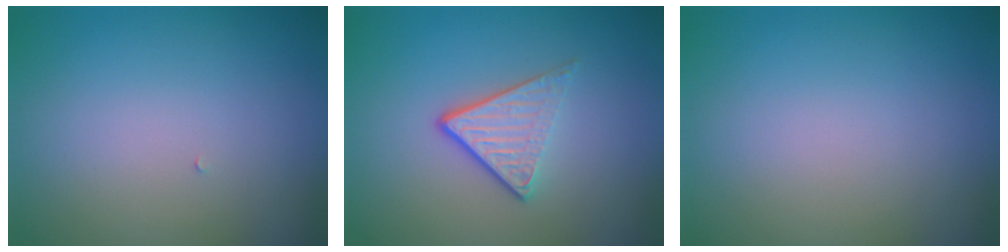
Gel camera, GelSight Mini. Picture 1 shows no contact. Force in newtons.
{"total": 3.6, "press": 2.4, "slide": 2.7}
{"total": 0.0}